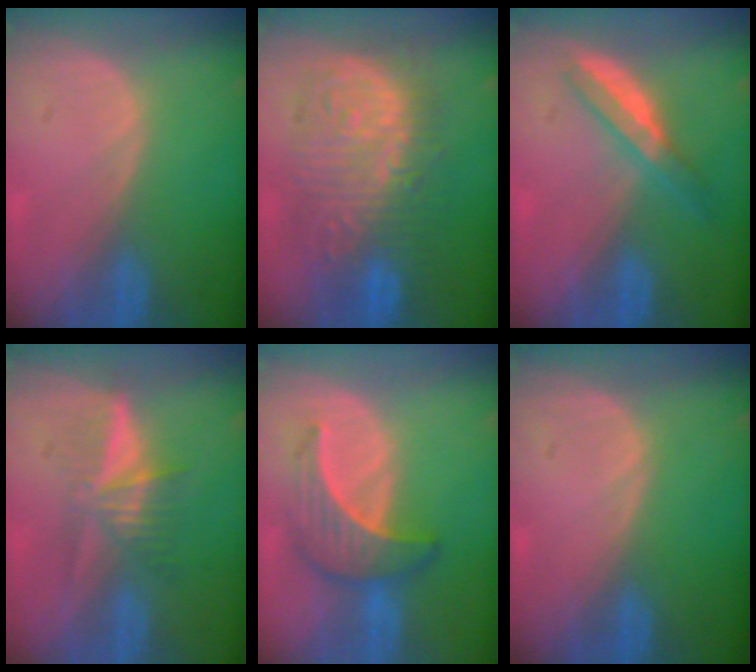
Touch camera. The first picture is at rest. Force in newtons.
{"total": 12.7, "press": 12.6, "slide": 1.4}
{"total": 5.2, "press": 4.6, "slide": 2.4}
{"total": 5.2, "press": 5.1, "slide": 1.0}
{"total": 6.5, "press": 6.4, "slide": 1.1}
{"total": 0.0}